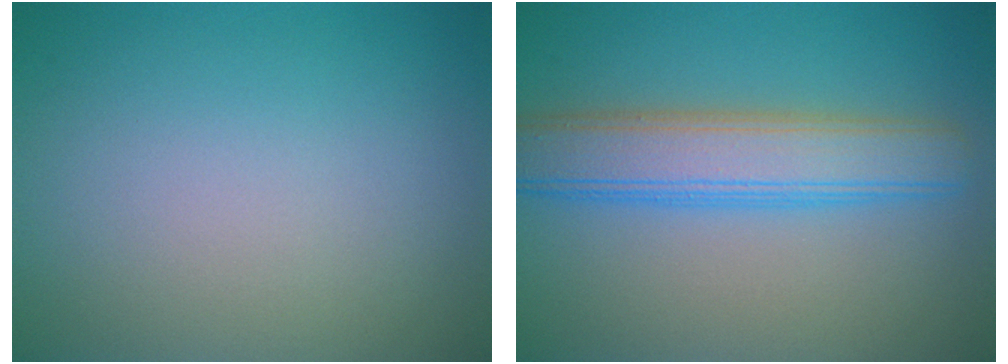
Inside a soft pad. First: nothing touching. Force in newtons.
{"total": 5.8, "press": 5.8, "slide": 0.1}